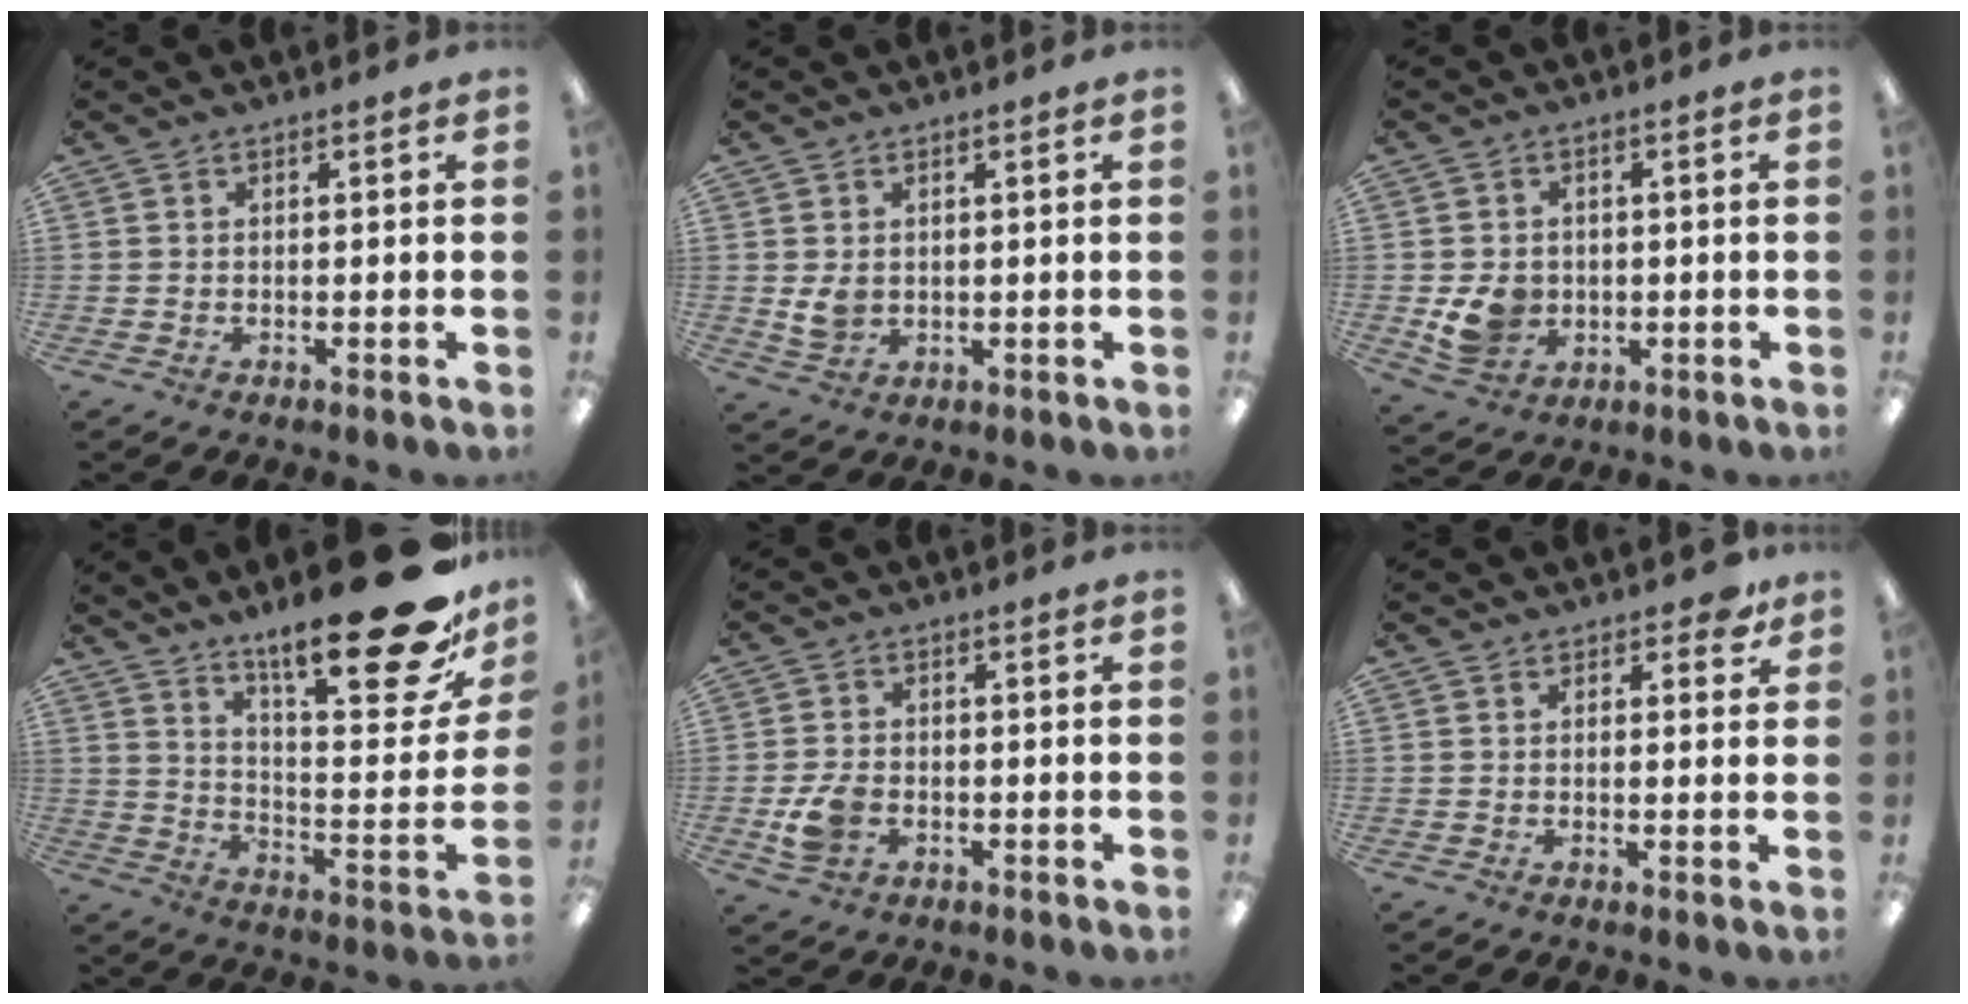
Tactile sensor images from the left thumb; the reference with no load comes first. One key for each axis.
{"total": 3.6, "fx": 1.0, "fy": 2.8, "fz": 2.1, "tx": -0.038, "ty": -0.009, "tz": 0.012}
{"total": 7.0, "fx": -0.5, "fy": 6.2, "fz": 3.2, "tx": -0.051, "ty": 0.007, "tz": -0.006}
{"total": 26.6, "fx": 17.9, "fy": 6.5, "fz": 18.6, "tx": -0.266, "ty": -0.123, "tz": 0.289}
{"total": 6.0, "fx": -1.6, "fy": 4.3, "fz": 3.9, "tx": -0.080, "ty": 0.001, "tz": -0.031}
{"total": 3.1, "fx": 2.0, "fy": 1.7, "fz": 1.7, "tx": -0.013, "ty": -0.003, "tz": 0.030}